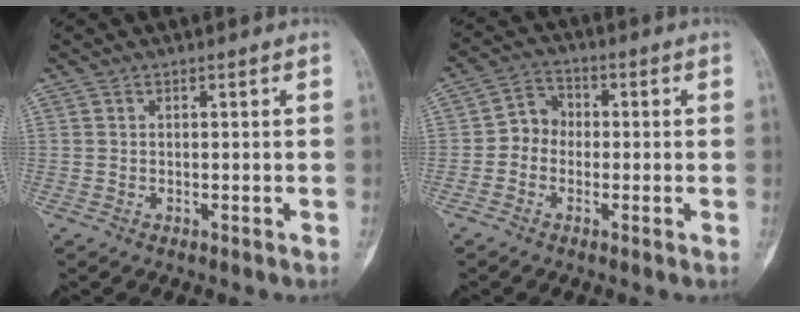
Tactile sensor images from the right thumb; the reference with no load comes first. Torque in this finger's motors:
{"motor_torque": [0.05, -0.01, 0.24, -0.24, 0.04]}